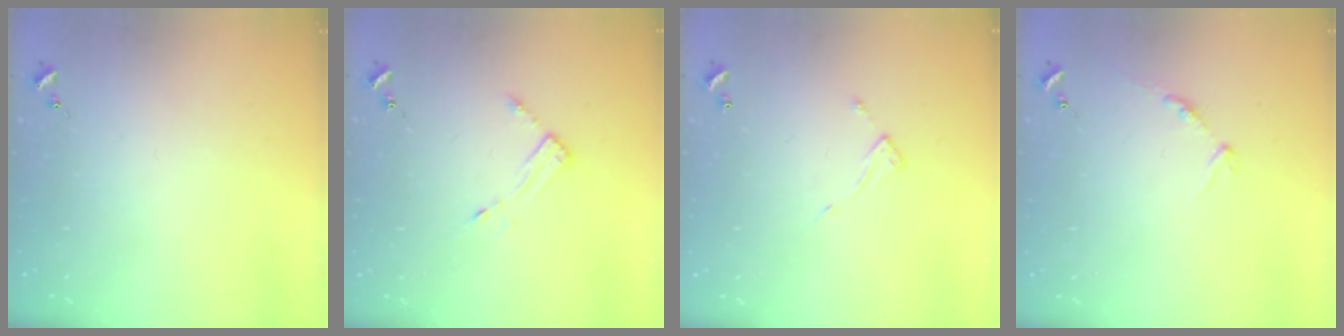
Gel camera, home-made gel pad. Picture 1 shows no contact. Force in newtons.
{"total": 3.0, "press": 3.0, "slide": 0.3}
{"total": 4.7, "press": 4.7, "slide": 0.3}
{"total": 5.3, "press": 5.2, "slide": 0.7}